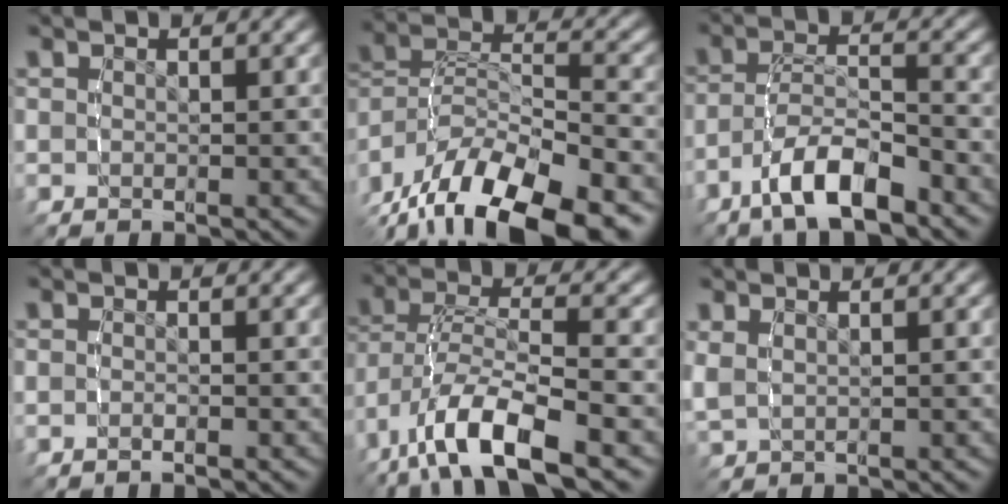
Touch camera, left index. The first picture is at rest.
{"total": 9.4, "force": [-4.0, 6.2, 5.9], "torque": [-0.127, -0.025, -0.054]}
{"total": 5.1, "force": [-3.4, 2.3, 3.0], "torque": [-0.055, 0.001, -0.059]}
{"total": 0.8, "force": [-0.8, -0.1, -0.1], "torque": [-0.006, 0.002, -0.016]}
{"total": 5.9, "force": [-2.4, 2.6, 4.7], "torque": [-0.106, -0.017, -0.026]}
{"total": 1.2, "force": [1.0, 0.5, 0.6], "torque": [-0.023, 0.001, 0.027]}